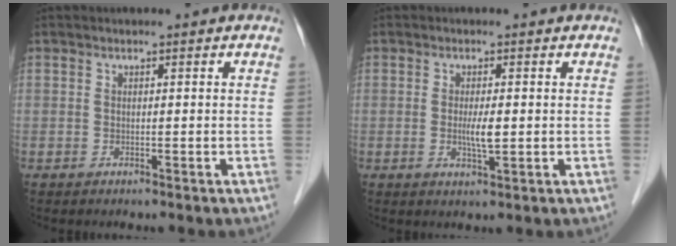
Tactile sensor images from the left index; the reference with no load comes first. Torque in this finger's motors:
{"motor_torque": [0.65, 0.51, 0.18, 0.09]}